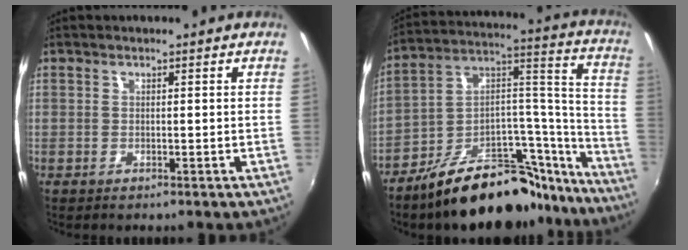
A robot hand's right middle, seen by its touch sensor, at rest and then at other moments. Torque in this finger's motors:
{"motor_torque": [1.37, -0.77, 0.85, 0.21]}